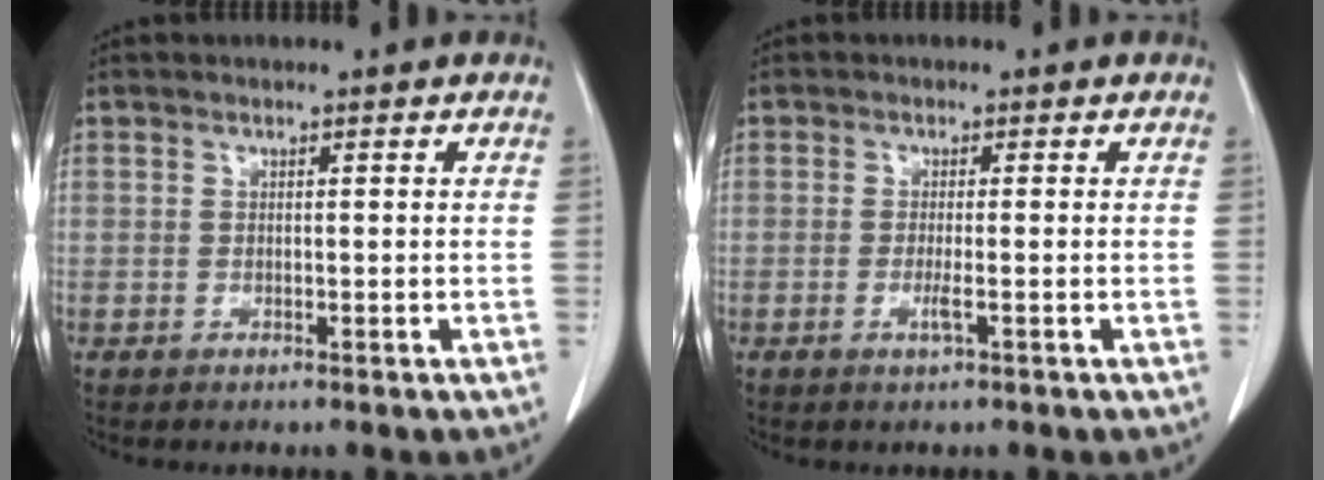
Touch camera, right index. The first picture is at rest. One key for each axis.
{"total": 1.7, "fx": -0.6, "fy": 0.0, "fz": 1.6, "tx": -0.034, "ty": -0.005, "tz": -0.012}